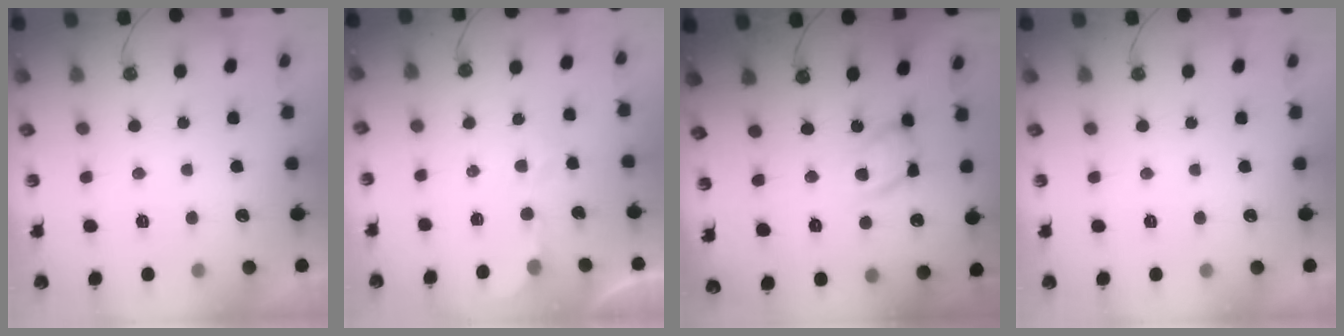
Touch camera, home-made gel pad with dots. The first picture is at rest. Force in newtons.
{"total": 3.1, "press": 3.0, "slide": 0.4}
{"total": 14.0, "press": 14.0, "slide": 0.7}
{"total": 0.0}